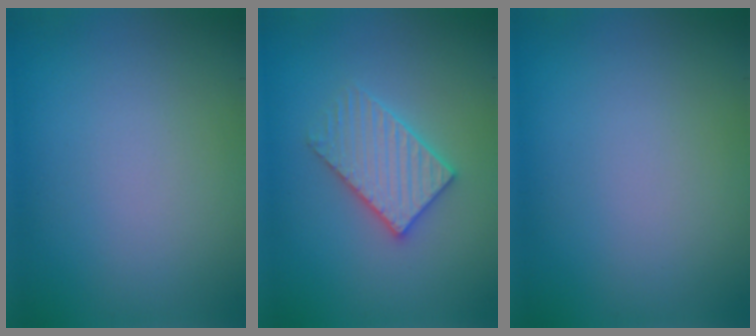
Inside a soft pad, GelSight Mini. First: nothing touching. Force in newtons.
{"total": 3.7, "press": 3.6, "slide": 0.6}
{"total": 0.0}